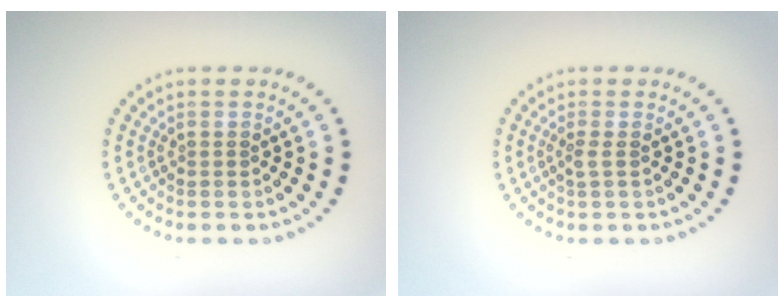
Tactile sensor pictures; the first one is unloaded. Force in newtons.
{"total": 0.9, "press": 0.7, "slide": 0.6}